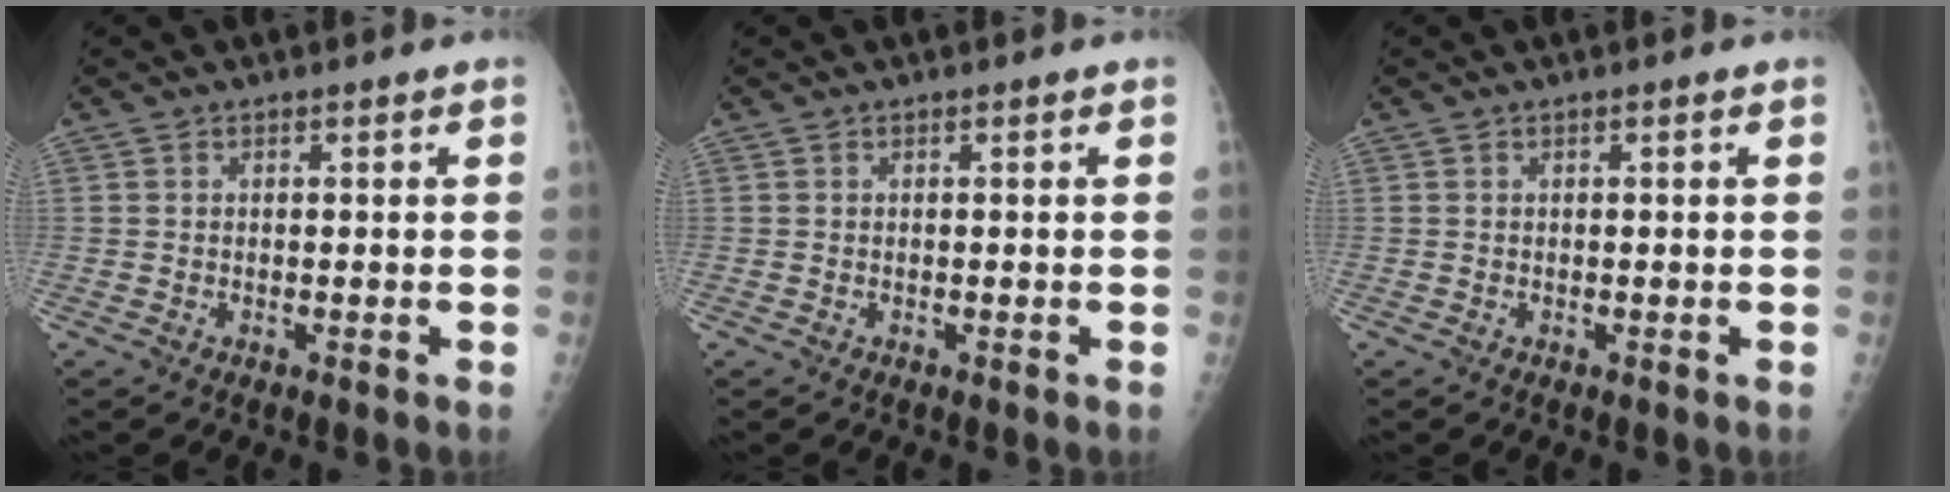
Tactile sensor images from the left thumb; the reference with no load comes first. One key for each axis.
{"total": 0.0}
{"total": 0.0}